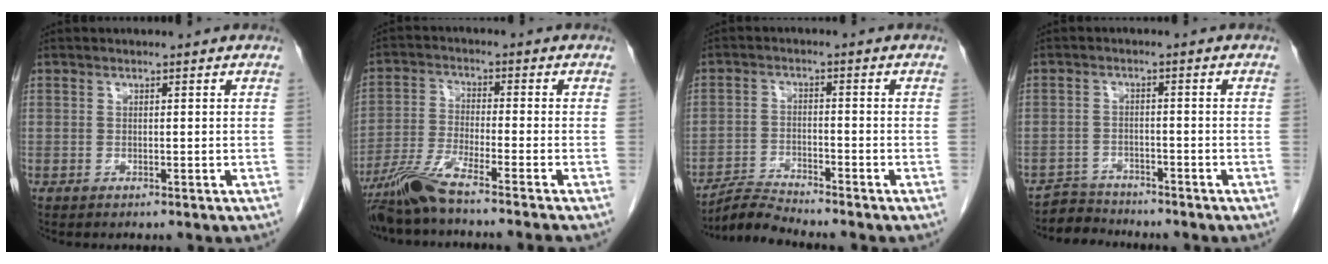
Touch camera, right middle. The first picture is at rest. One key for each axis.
{"total": 8.1, "fx": -6.7, "fy": -1.5, "fz": 4.4, "tx": -0.086, "ty": -0.027, "tz": -0.126}
{"total": 4.3, "fx": -4.1, "fy": -1.0, "fz": -0.2, "tx": -0.002, "ty": -0.015, "tz": -0.077}
{"total": 5.4, "fx": -5.3, "fy": 0.8, "fz": -0.5, "tx": 0.008, "ty": -0.005, "tz": -0.094}